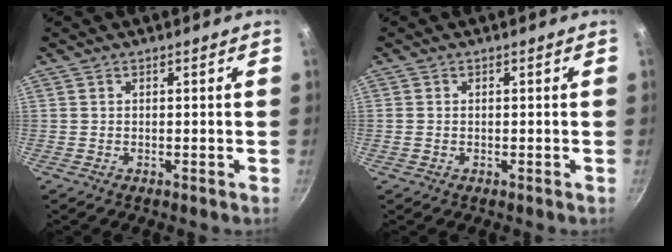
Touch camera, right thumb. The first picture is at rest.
{"total": 0.8, "force": [-0.1, 0.7, 0.4], "torque": [-0.011, 0.000, -0.001]}